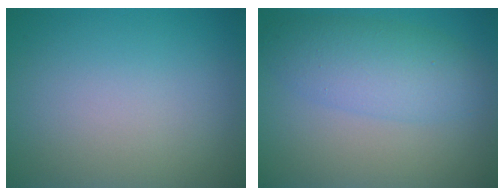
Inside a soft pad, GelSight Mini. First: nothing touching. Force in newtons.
{"total": 4.7, "press": 4.7, "slide": 0.1}